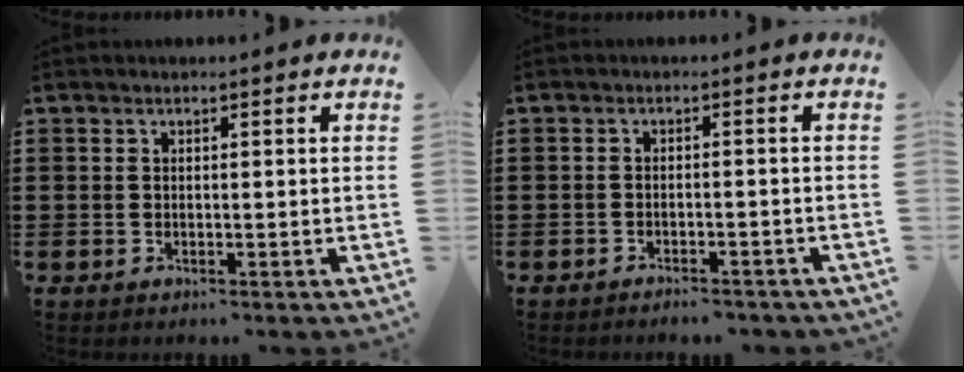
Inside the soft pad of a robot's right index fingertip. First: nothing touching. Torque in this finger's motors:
{"motor_torque": [2.14, 0.00, 0.08, 0.01]}